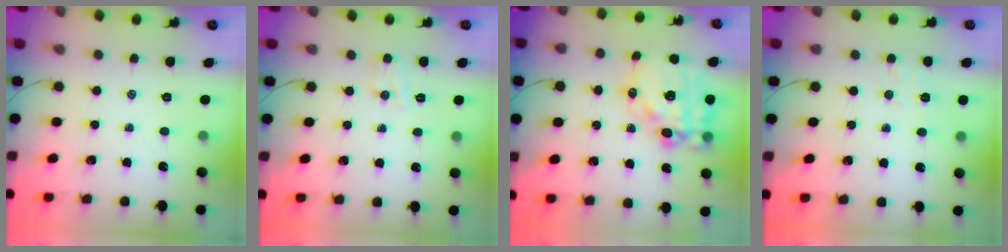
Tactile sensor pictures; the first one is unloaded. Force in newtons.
{"total": 3.8, "press": 3.6, "slide": 1.1}
{"total": 18.5, "press": 18.0, "slide": 4.4}
{"total": 4.6, "press": 4.5, "slide": 1.0}